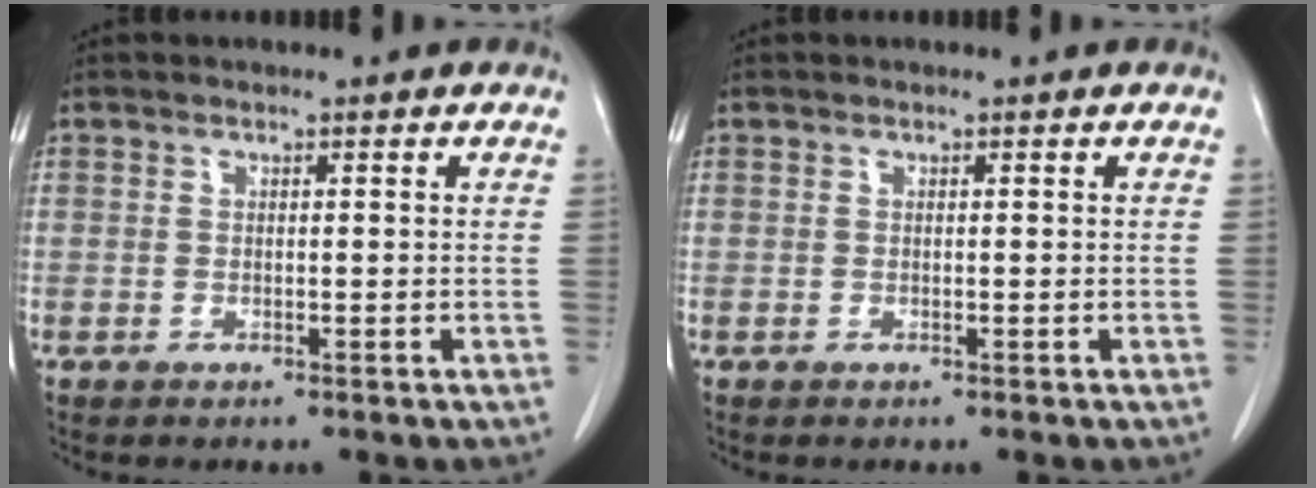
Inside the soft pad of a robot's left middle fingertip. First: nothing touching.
{"total": 0.0}